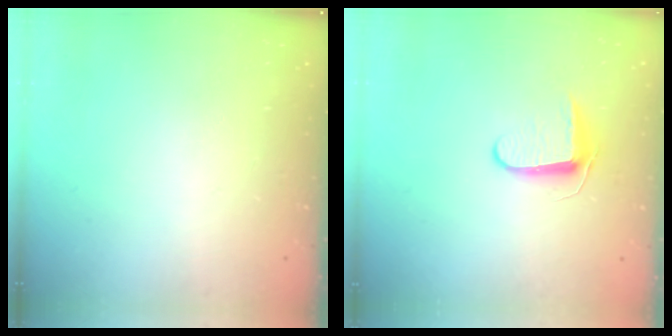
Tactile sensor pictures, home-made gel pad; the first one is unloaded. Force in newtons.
{"total": 7.7, "press": 7.6, "slide": 0.8}